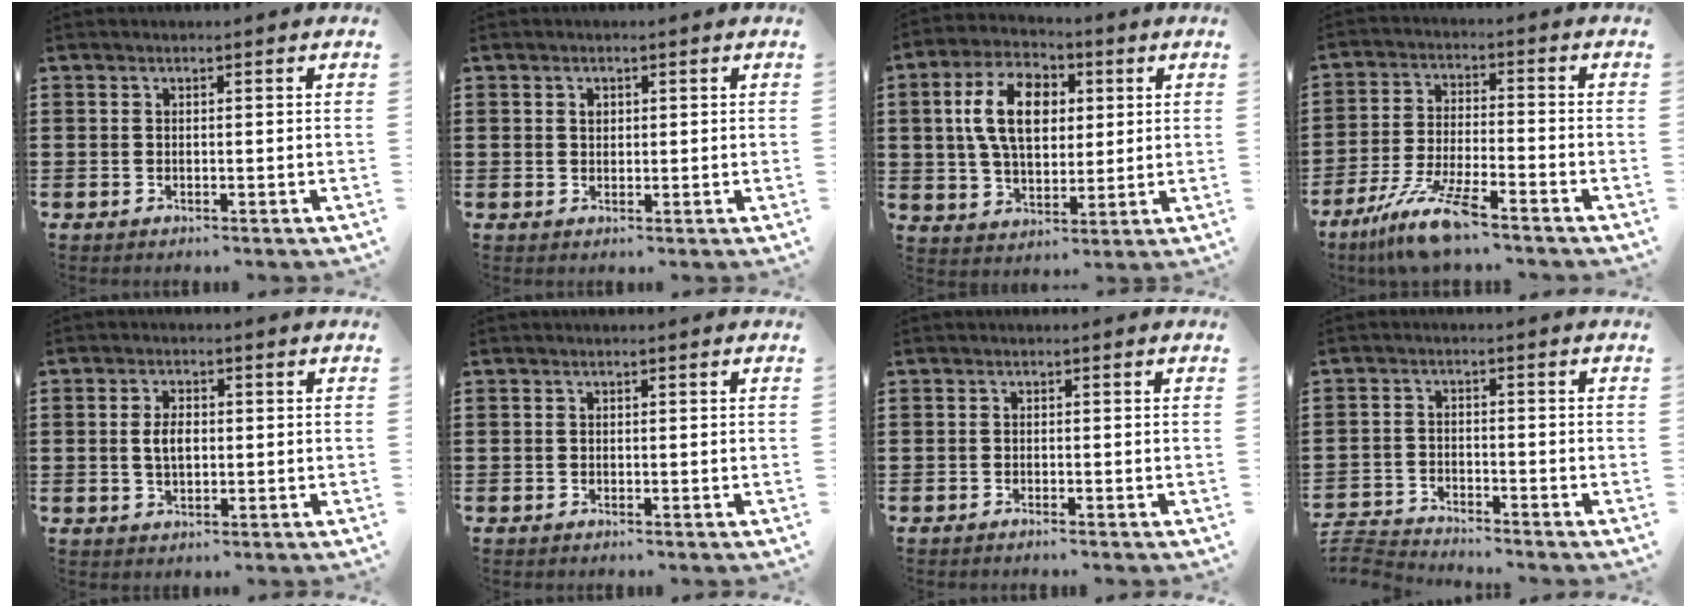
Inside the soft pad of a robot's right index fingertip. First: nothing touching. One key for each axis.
{"total": 1.1, "fx": 0.5, "fy": 0.8, "fz": 0.6, "tx": -0.013, "ty": 0.004, "tz": 0.009}
{"total": 10.9, "fx": 2.2, "fy": 6.6, "fz": 8.4, "tx": -0.185, "ty": 0.013, "tz": 0.034}
{"total": 9.7, "fx": -7.5, "fy": 0.9, "fz": 6.1, "tx": -0.137, "ty": -0.004, "tz": -0.147}
{"total": 3.6, "fx": 0.1, "fy": 2.0, "fz": 3.0, "tx": -0.068, "ty": 0.005, "tz": -0.002}
{"total": 0.0}
{"total": 0.6, "fx": -0.6, "fy": 0.0, "fz": 0.2, "tx": -0.006, "ty": -0.002, "tz": -0.012}
{"total": 3.3, "fx": -3.2, "fy": 0.3, "fz": 0.0, "tx": -0.014, "ty": -0.001, "tz": -0.073}